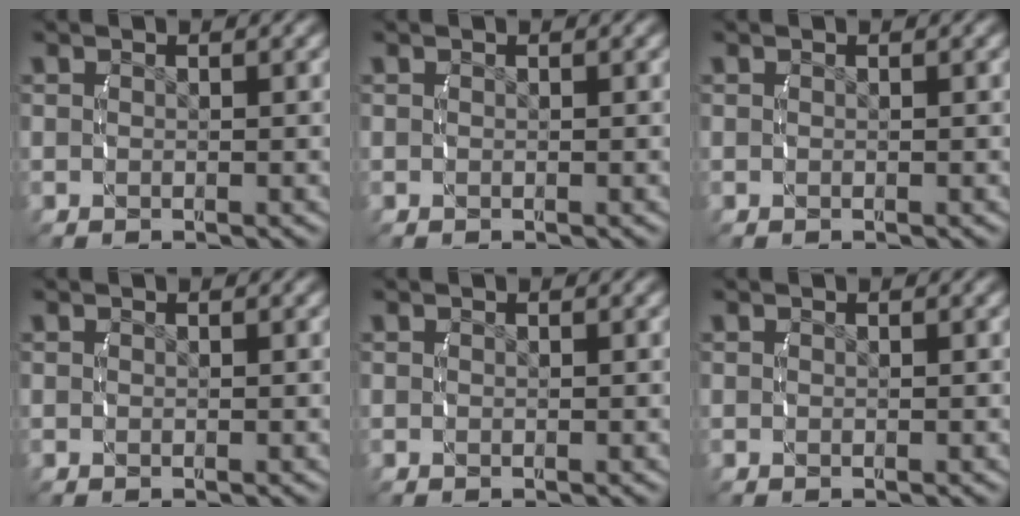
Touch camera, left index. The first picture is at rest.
{"total": 0.0}
{"total": 0.0}
{"total": 0.0}
{"total": 0.0}
{"total": 0.0}